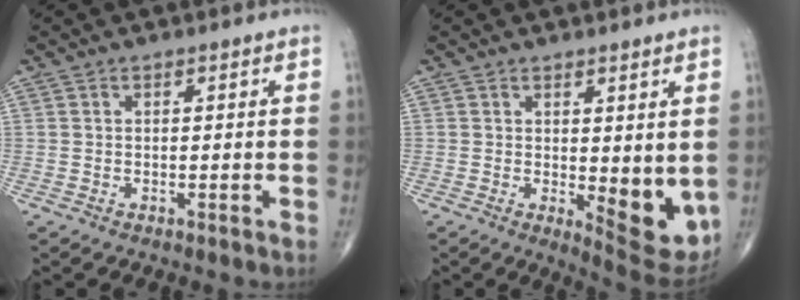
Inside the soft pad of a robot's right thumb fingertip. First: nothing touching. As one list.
[{"total": 9.0, "force": [0.0, 3.7, 8.3], "torque": [-0.087, -0.024, 0.011]}]